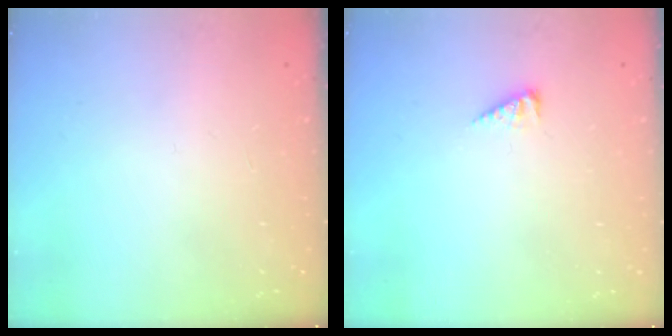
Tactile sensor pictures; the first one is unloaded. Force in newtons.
{"total": 3.0, "press": 2.9, "slide": 0.4}